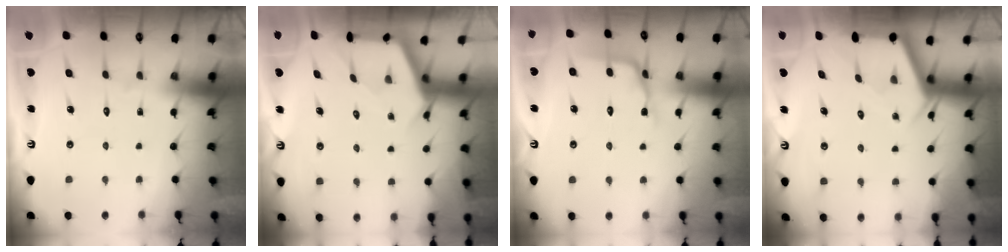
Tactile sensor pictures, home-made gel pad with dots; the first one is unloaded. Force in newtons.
{"total": 2.6, "press": 2.6, "slide": 0.3}
{"total": 3.7, "press": 3.6, "slide": 0.5}
{"total": 2.8, "press": 2.8, "slide": 0.4}